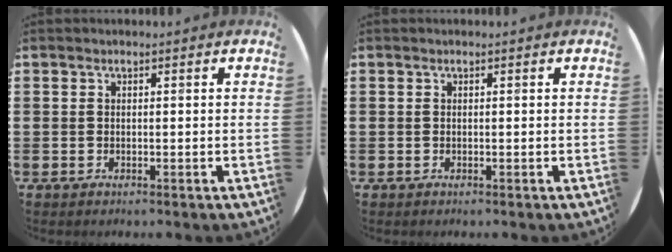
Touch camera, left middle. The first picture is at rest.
{"total": 0.0}